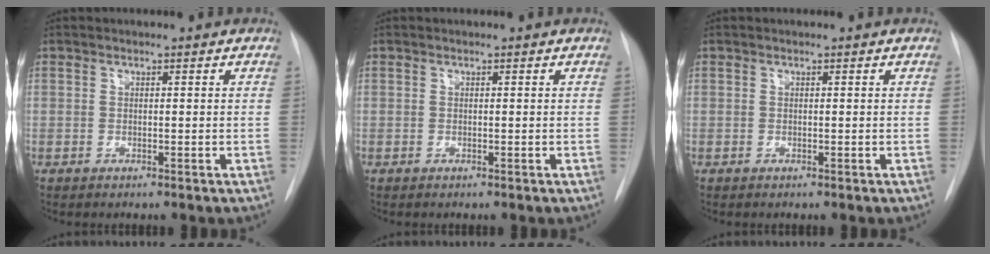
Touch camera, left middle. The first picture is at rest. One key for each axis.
{"total": 0.0}
{"total": 0.0}